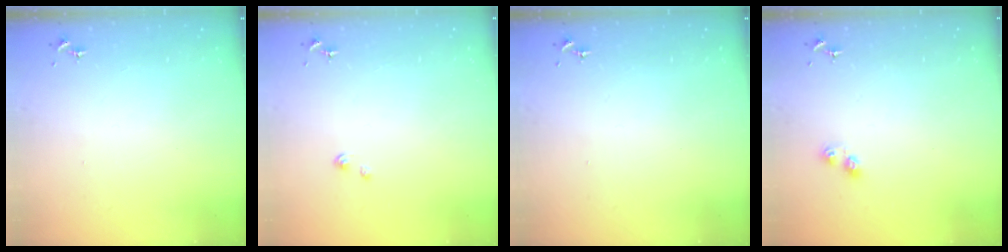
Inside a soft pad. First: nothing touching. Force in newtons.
{"total": 2.3, "press": 2.3, "slide": 0.3}
{"total": 0.0}
{"total": 4.8, "press": 4.8, "slide": 0.3}